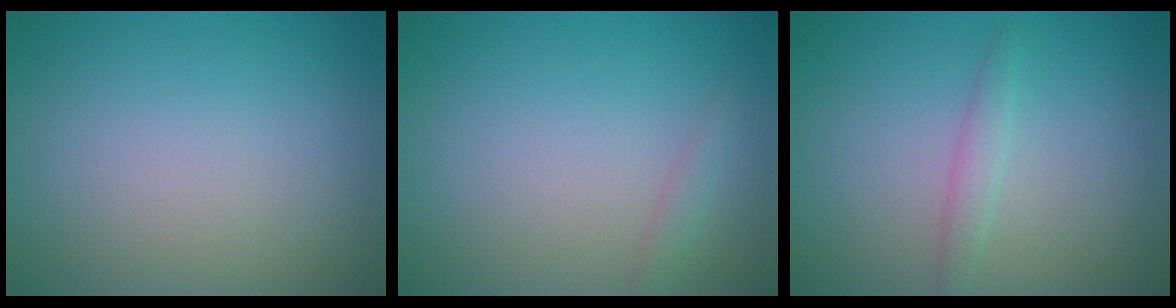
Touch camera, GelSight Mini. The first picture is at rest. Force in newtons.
{"total": 1.0, "press": 1.0, "slide": 0.0}
{"total": 1.3, "press": 1.3, "slide": 0.1}